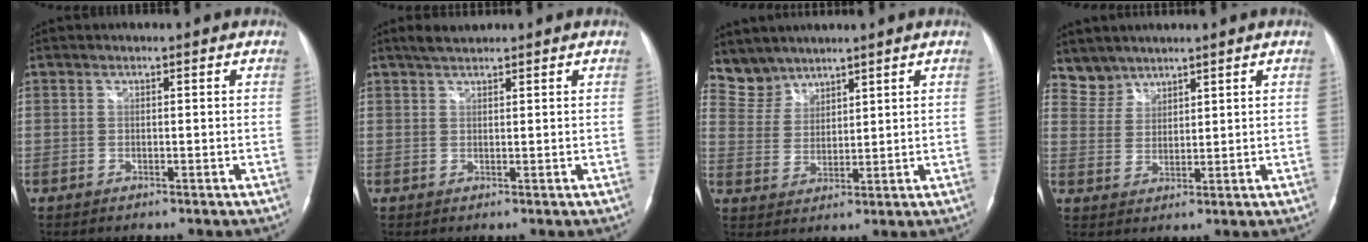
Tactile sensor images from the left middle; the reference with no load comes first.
{"total": 2.2, "force": [2.0, 0.4, 0.8], "torque": [-0.022, 0.007, 0.039]}
{"total": 5.3, "force": [4.9, 2.0, -0.5], "torque": [0.006, 0.011, 0.112]}
{"total": 4.0, "force": [3.6, 1.7, -0.6], "torque": [0.017, 0.009, 0.076]}